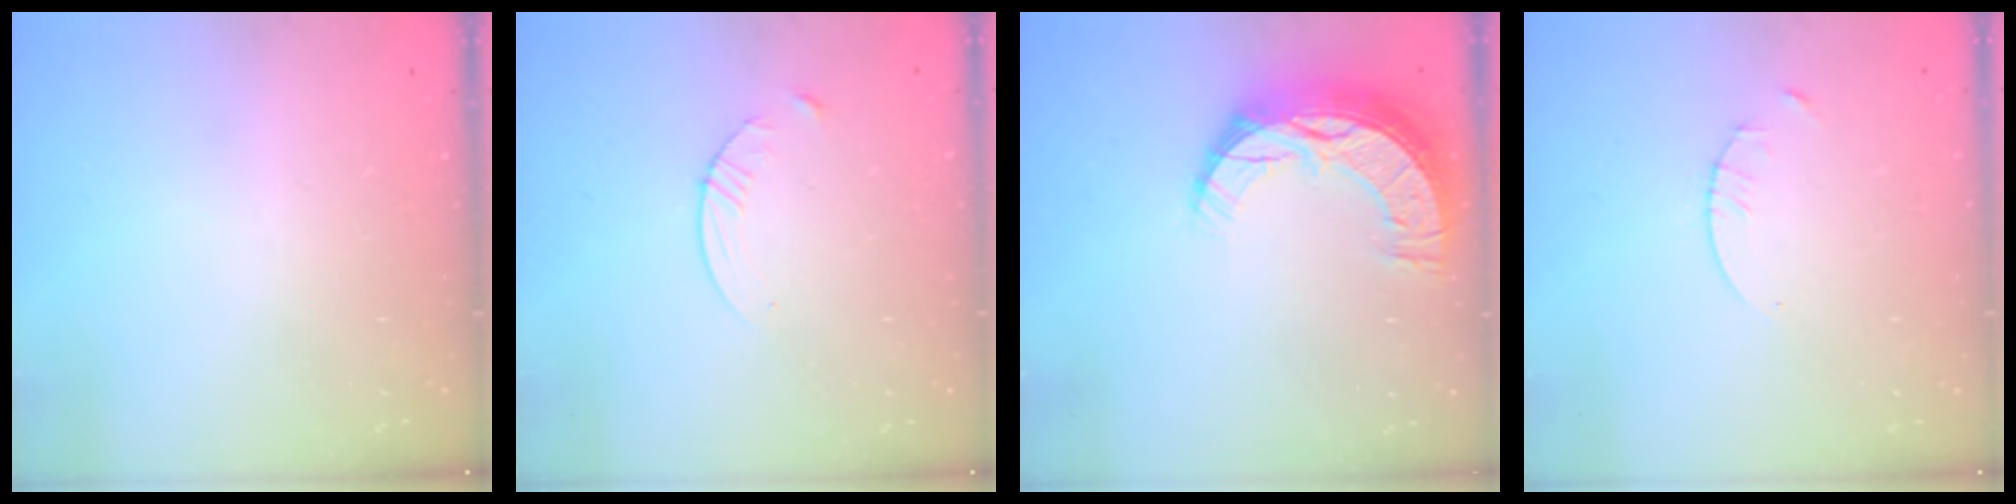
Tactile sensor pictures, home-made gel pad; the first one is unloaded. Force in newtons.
{"total": 3.1, "press": 3.1, "slide": 0.4}
{"total": 12.3, "press": 12.2, "slide": 0.9}
{"total": 1.3, "press": 1.3, "slide": 0.2}